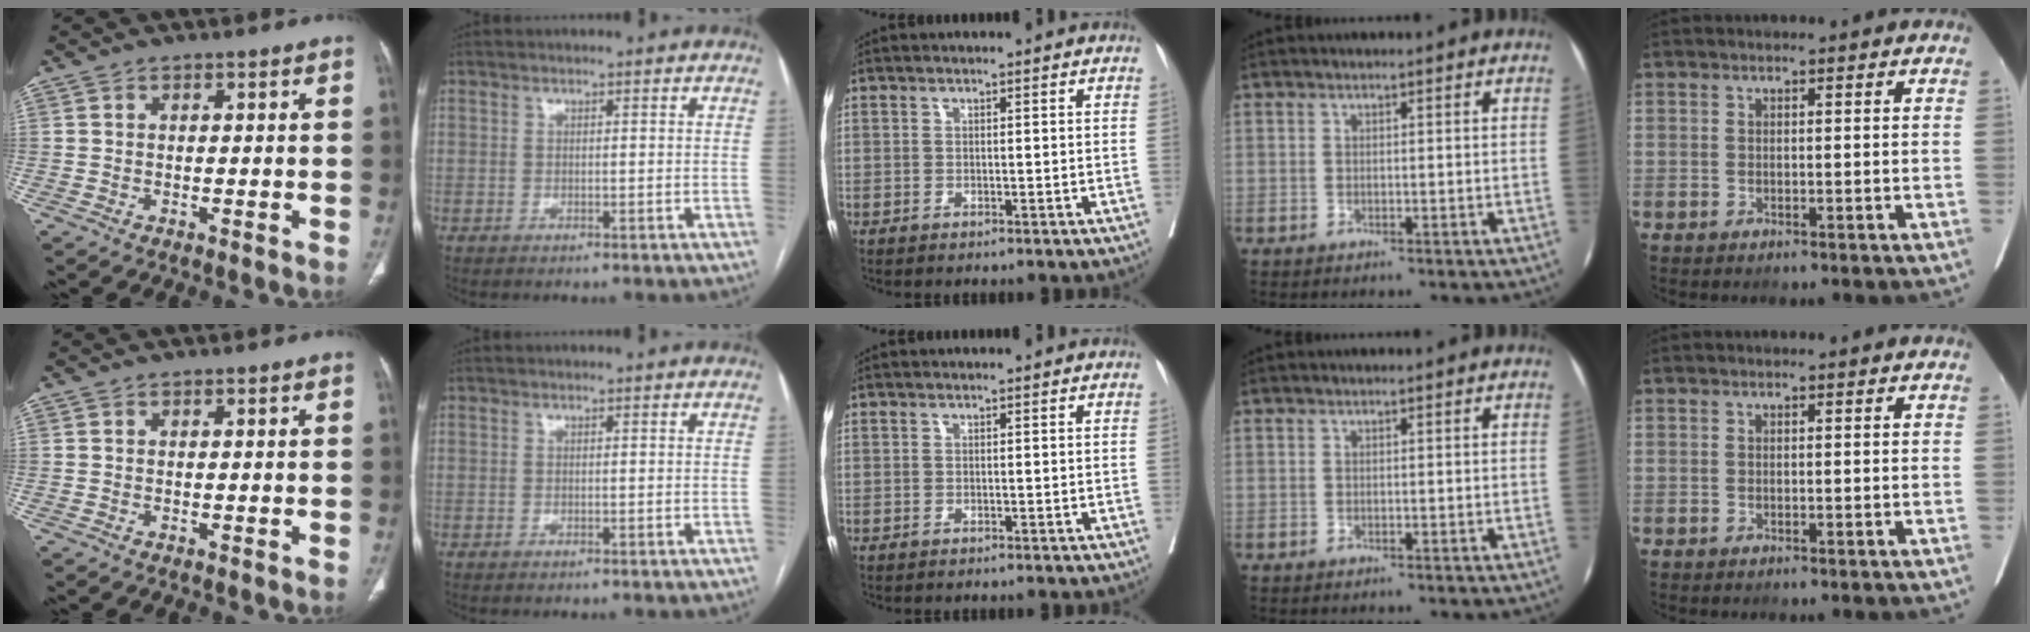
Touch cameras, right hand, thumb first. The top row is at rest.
{}